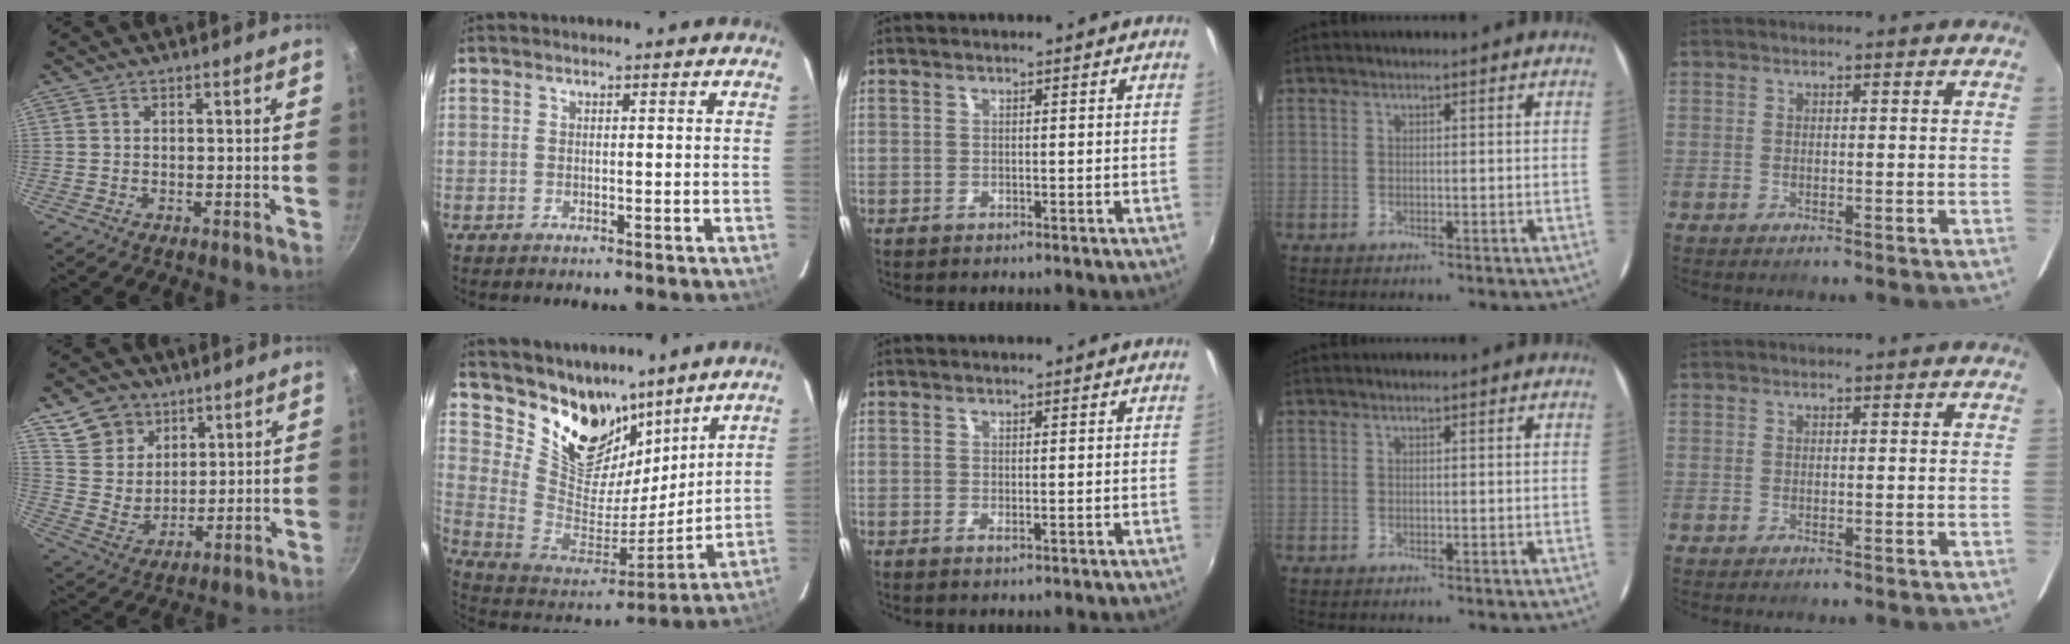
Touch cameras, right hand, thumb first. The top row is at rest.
{"thumb": {"total": 10.2, "force": [6.1, 7.5, 3.3], "torque": [-0.032, -0.025, 0.124]}, "index": {"total": 18.7, "force": [13.6, 10.4, 7.6], "torque": [-0.170, -0.007, 0.261]}, "middle": {"total": 0.8, "force": [-0.1, 0.0, 0.7], "torque": [-0.012, 0.000, -0.001]}}